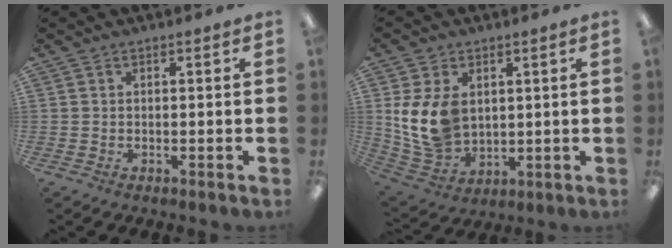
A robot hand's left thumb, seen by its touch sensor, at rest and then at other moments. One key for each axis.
{"total": 12.9, "fx": 2.9, "fy": 9.3, "fz": 8.5, "tx": -0.191, "ty": -0.010, "tz": 0.056}